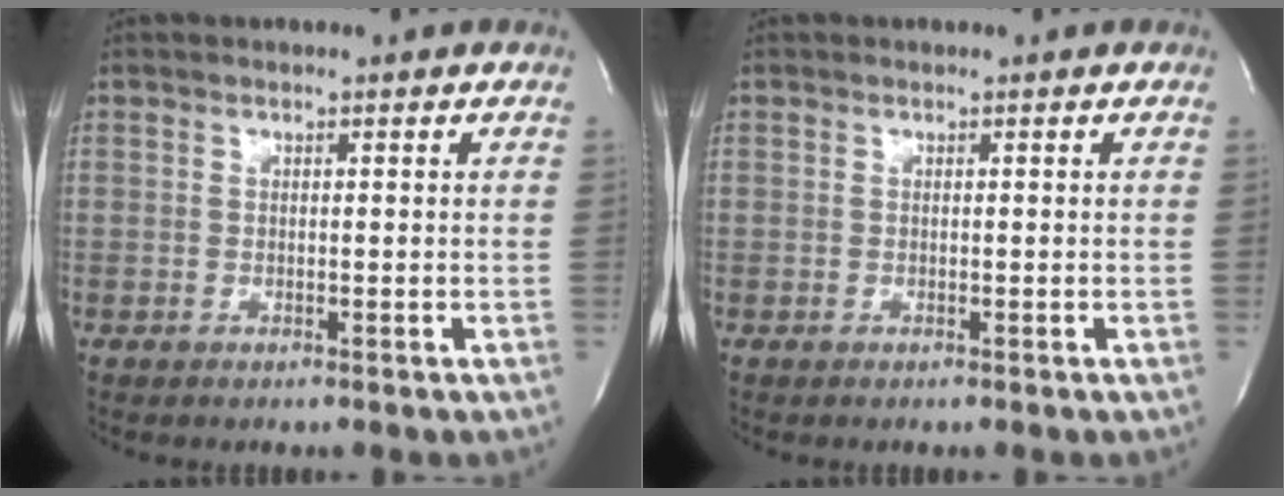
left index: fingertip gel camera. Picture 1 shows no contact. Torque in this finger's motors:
{"motor_torque": [0.00, 0.00, 0.00, 0.00]}